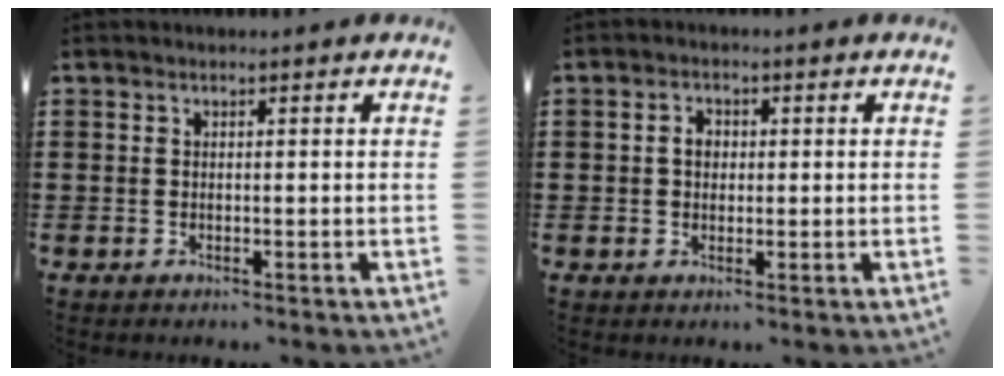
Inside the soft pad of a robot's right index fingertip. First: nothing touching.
{"total": 2.4, "force": [0.2, 1.7, 1.6], "torque": [-0.035, 0.008, 0.001]}